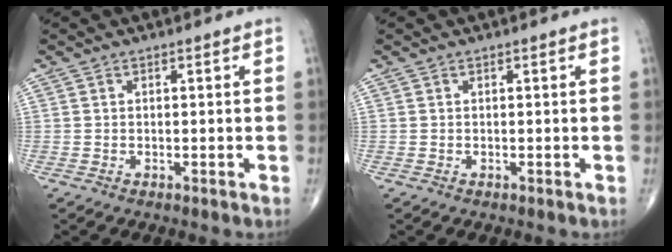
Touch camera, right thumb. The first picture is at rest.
{"total": 0.0}